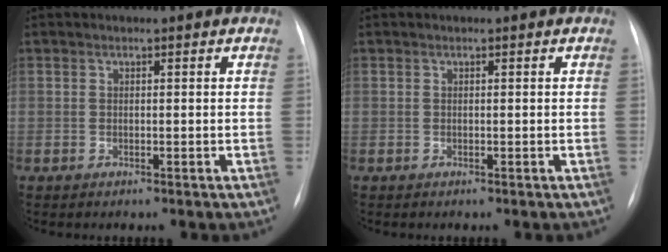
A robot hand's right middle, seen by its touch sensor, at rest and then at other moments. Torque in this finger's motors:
{"motor_torque": [0.01, -0.01, 0.00, 0.00]}